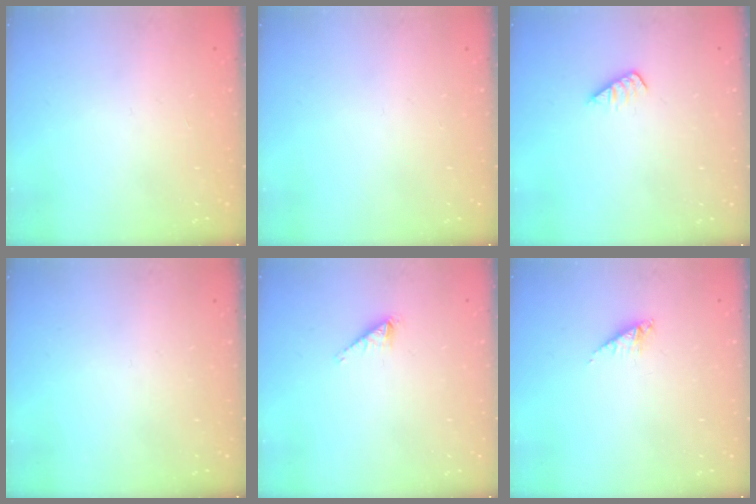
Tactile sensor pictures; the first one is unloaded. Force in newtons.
{"total": 0.0}
{"total": 1.6, "press": 1.5, "slide": 0.3}
{"total": 0.0}
{"total": 0.8, "press": 0.8, "slide": 0.1}
{"total": 4.2, "press": 4.2, "slide": 0.5}